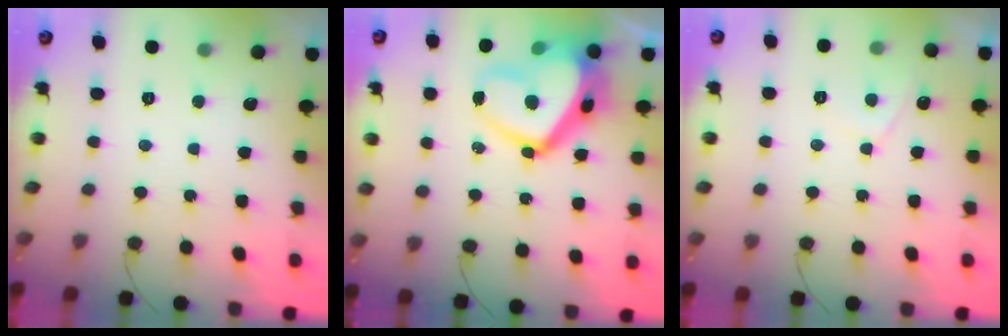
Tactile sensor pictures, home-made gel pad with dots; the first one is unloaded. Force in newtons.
{"total": 18.0, "press": 17.9, "slide": 2.0}
{"total": 2.9, "press": 2.8, "slide": 0.5}